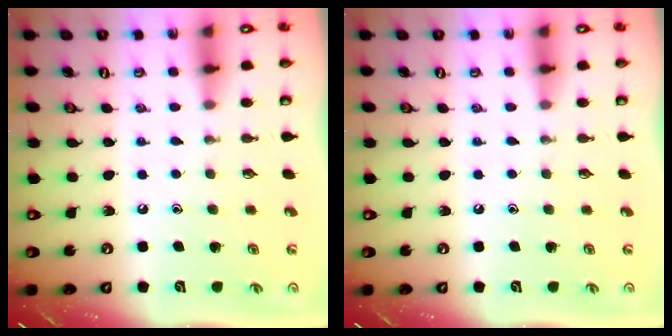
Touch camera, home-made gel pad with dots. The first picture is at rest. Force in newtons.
{"total": 0.0}